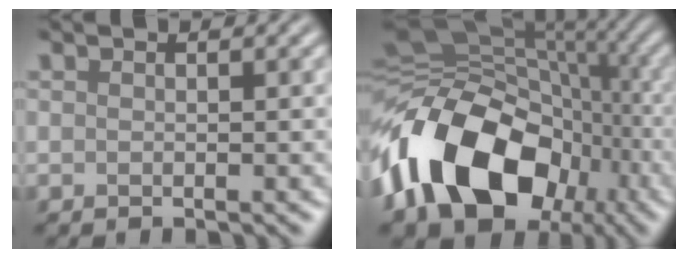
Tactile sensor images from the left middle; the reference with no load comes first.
{"total": 14.2, "force": [-5.4, 9.8, 8.8], "torque": [-0.168, 0.007, -0.103]}